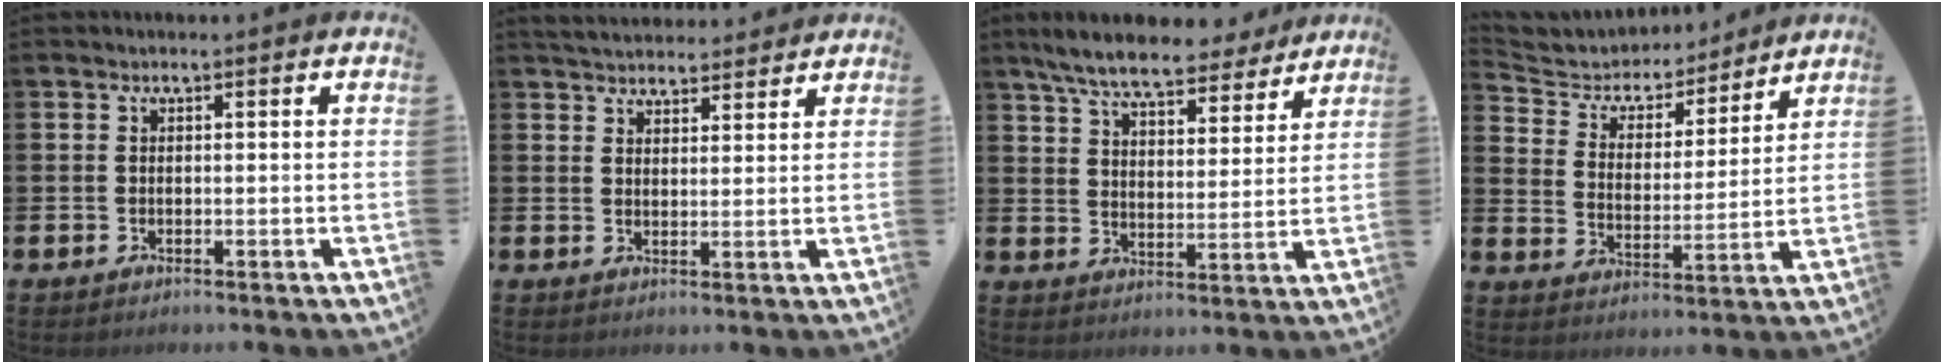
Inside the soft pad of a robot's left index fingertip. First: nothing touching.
{"total": 4.1, "force": [4.0, 0.9, 0.0], "torque": [-0.009, -0.019, 0.073]}
{"total": 8.4, "force": [7.6, 1.7, 3.0], "torque": [-0.085, -0.037, 0.135]}
{"total": 5.4, "force": [4.9, 2.1, 0.6], "torque": [-0.045, -0.038, 0.079]}